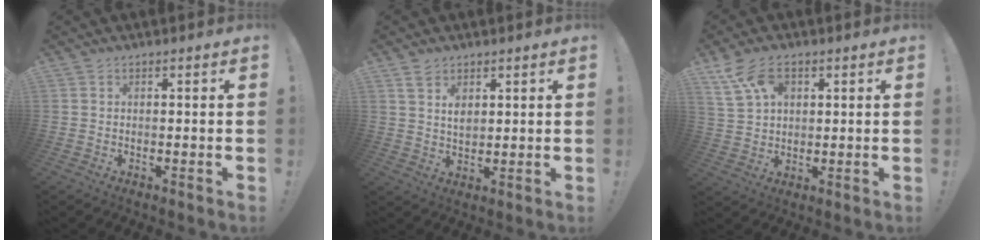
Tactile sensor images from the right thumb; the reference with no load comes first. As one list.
[{"total": 4.2, "force": [2.5, 2.8, 1.9], "torque": [-0.018, -0.017, 0.042]}, {"total": 10.0, "force": [4.7, 6.5, 6.1], "torque": [-0.114, -0.009, 0.093]}]